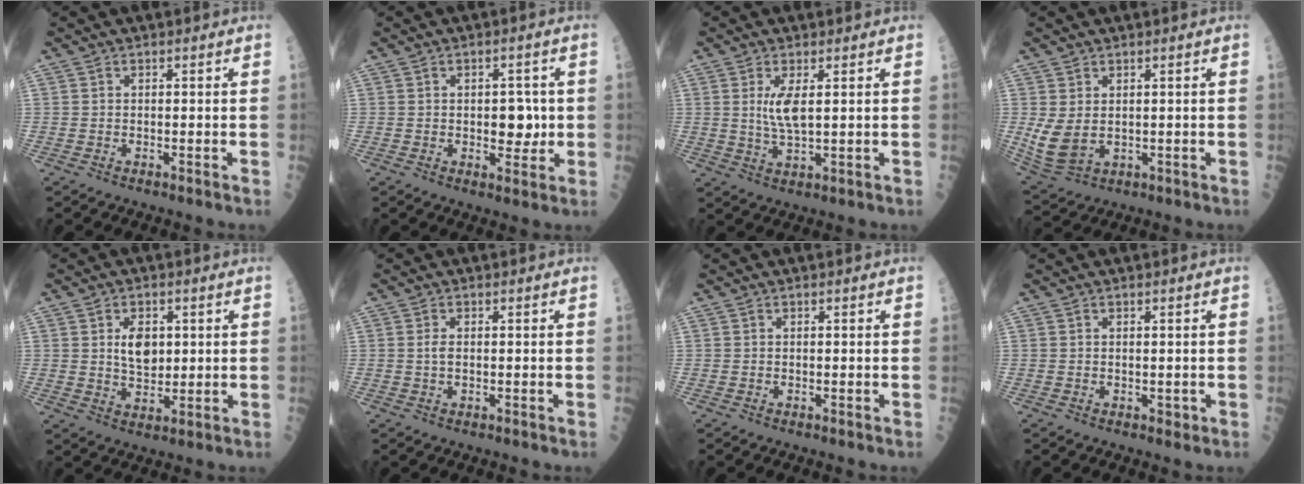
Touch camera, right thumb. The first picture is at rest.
{"total": 5.3, "force": [0.0, 3.3, 4.1], "torque": [-0.024, 0.000, 0.002]}
{"total": 4.8, "force": [1.2, 1.2, 4.5], "torque": [-0.095, -0.017, 0.028]}
{"total": 6.7, "force": [0.5, 4.5, 4.9], "torque": [-0.099, -0.007, 0.027]}
{"total": 6.1, "force": [1.4, 3.8, 4.5], "torque": [-0.053, -0.009, 0.027]}
{"total": 1.7, "force": [0.1, 0.9, 1.4], "torque": [-0.030, -0.002, 0.004]}
{"total": 0.0}
{"total": 0.7, "force": [0.0, 0.5, 0.4], "torque": [0.003, 0.001, -0.001]}